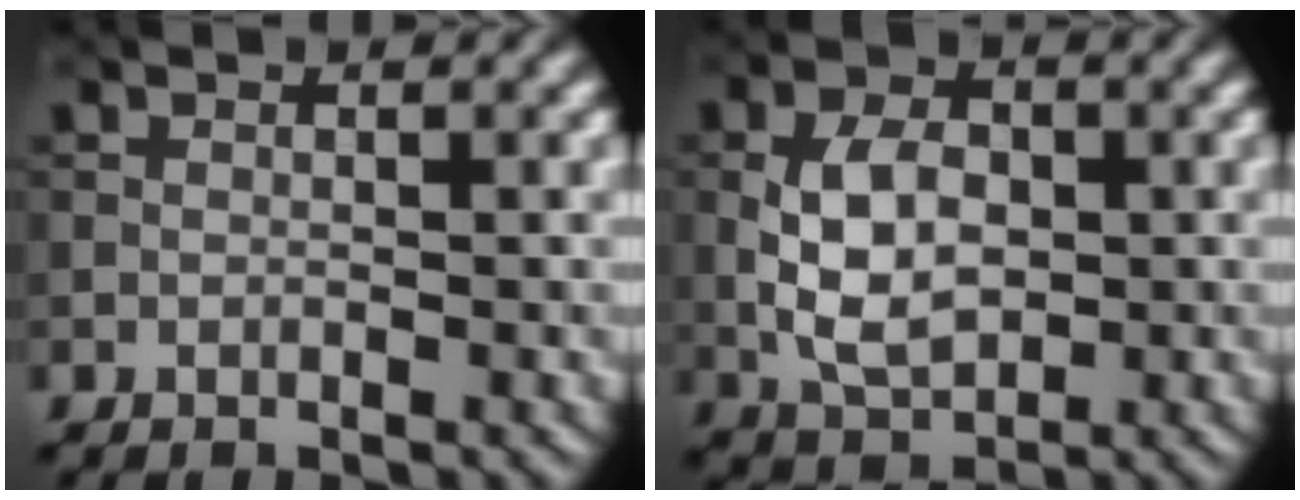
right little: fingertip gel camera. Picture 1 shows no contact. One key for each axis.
{"total": 5.5, "fx": -0.4, "fy": 3.5, "fz": 4.3, "tx": -0.087, "ty": 0.000, "tz": -0.008}